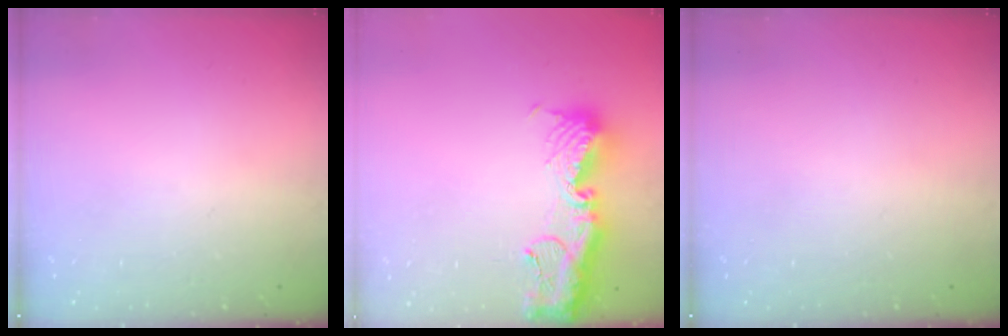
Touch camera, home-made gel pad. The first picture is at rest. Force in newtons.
{"total": 15.0, "press": 14.9, "slide": 1.8}
{"total": 0.0}